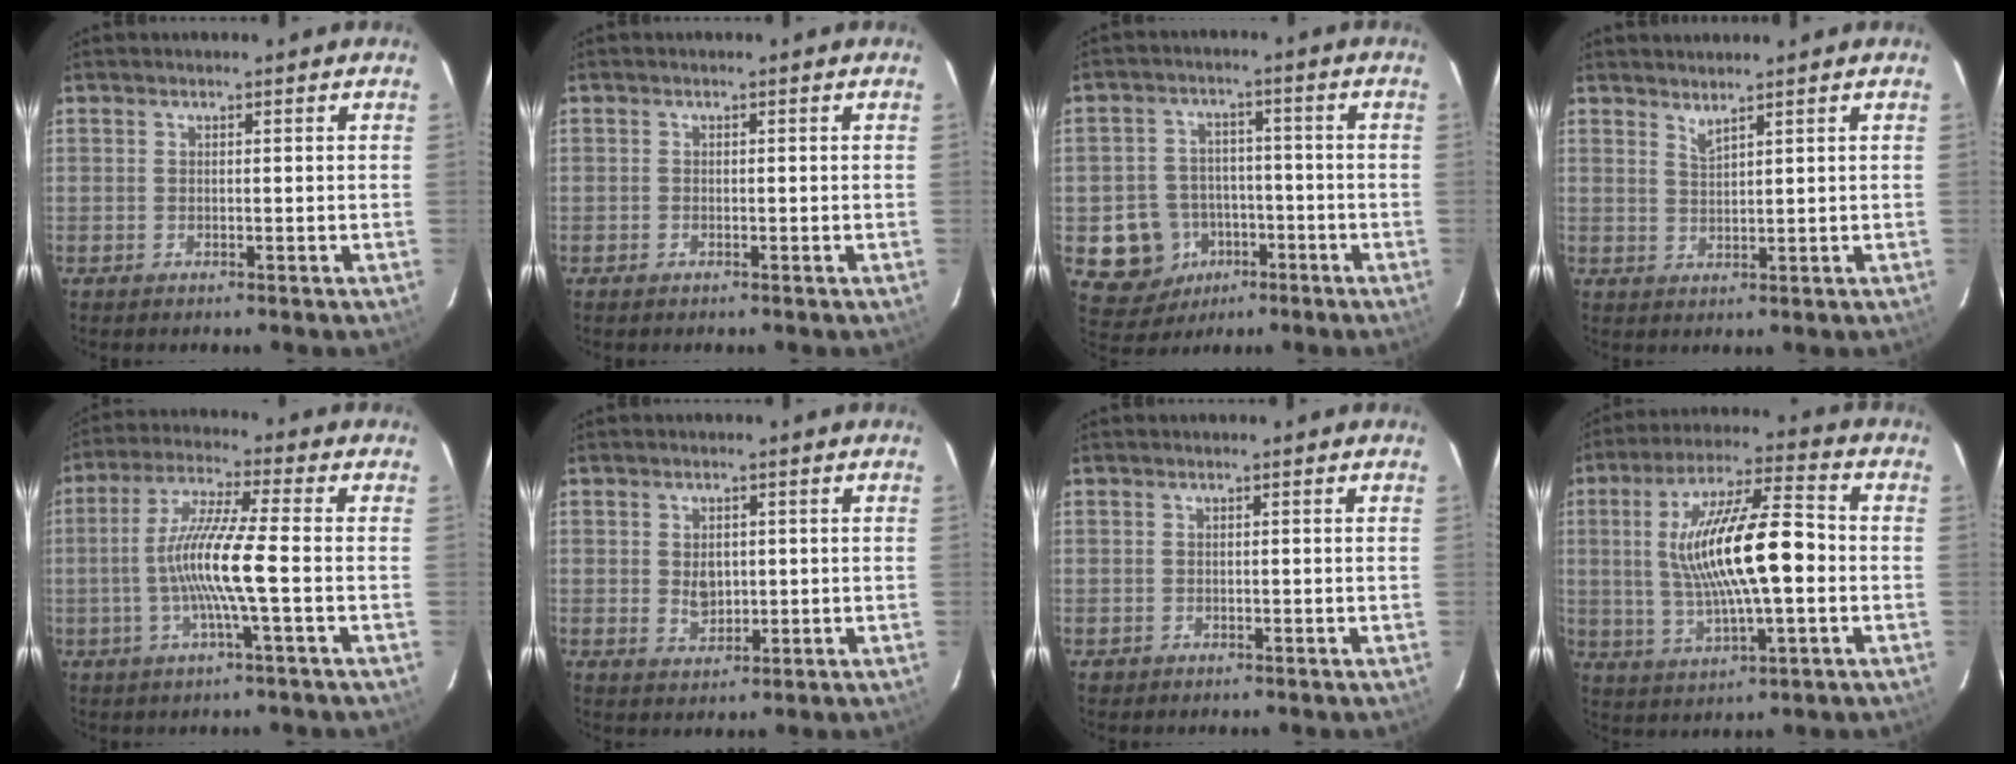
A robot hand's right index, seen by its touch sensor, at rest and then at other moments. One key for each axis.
{"total": 0.6, "fx": -0.4, "fy": 0.4, "fz": 0.1, "tx": -0.001, "ty": 0.002, "tz": -0.008}
{"total": 10.4, "fx": -3.9, "fy": 9.4, "fz": 2.0, "tx": -0.069, "ty": 0.029, "tz": -0.044}
{"total": 1.9, "fx": 1.7, "fy": -0.1, "fz": 0.8, "tx": -0.017, "ty": -0.003, "tz": 0.030}
{"total": 10.7, "fx": -2.1, "fy": -0.5, "fz": 10.4, "tx": -0.210, "ty": 0.002, "tz": -0.042}
{"total": 3.7, "fx": -1.1, "fy": 1.7, "fz": 3.2, "tx": -0.065, "ty": 0.001, "tz": -0.018}
{"total": 0.8, "fx": -0.3, "fy": 0.8, "fz": 0.0, "tx": 0.002, "ty": 0.002, "tz": -0.001}
{"total": 16.6, "fx": -0.2, "fy": 3.9, "fz": 16.2, "tx": -0.300, "ty": 0.007, "tz": 0.002}